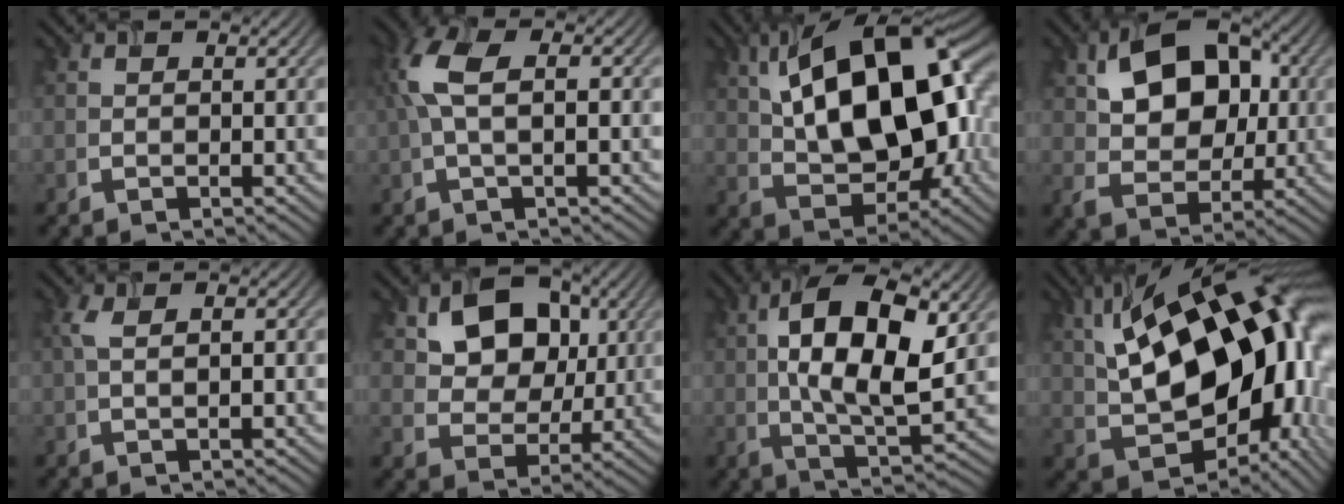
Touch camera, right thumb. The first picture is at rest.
{"total": 6.2, "force": [0.6, 2.5, 5.6], "torque": [-0.137, 0.013, 0.006]}
{"total": 18.4, "force": [3.9, 10.0, 15.0], "torque": [-0.252, 0.024, 0.060]}
{"total": 11.3, "force": [2.8, 7.8, 7.7], "torque": [-0.137, 0.008, 0.037]}
{"total": 2.6, "force": [0.3, 0.9, 2.5], "torque": [-0.056, 0.005, 0.004]}
{"total": 10.0, "force": [3.3, 7.5, 5.8], "torque": [-0.116, 0.000, 0.048]}
{"total": 13.8, "force": [2.5, 6.0, 12.1], "torque": [-0.218, 0.000, 0.040]}
{"total": 22.3, "force": [4.8, 12.8, 17.6], "torque": [-0.308, 0.014, 0.099]}